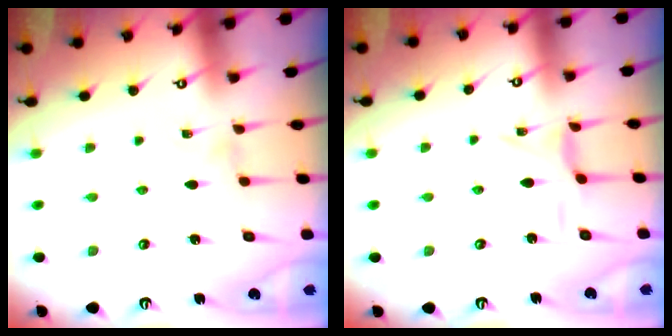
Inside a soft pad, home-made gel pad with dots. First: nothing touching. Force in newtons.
{"total": 2.9, "press": 2.9, "slide": 0.2}